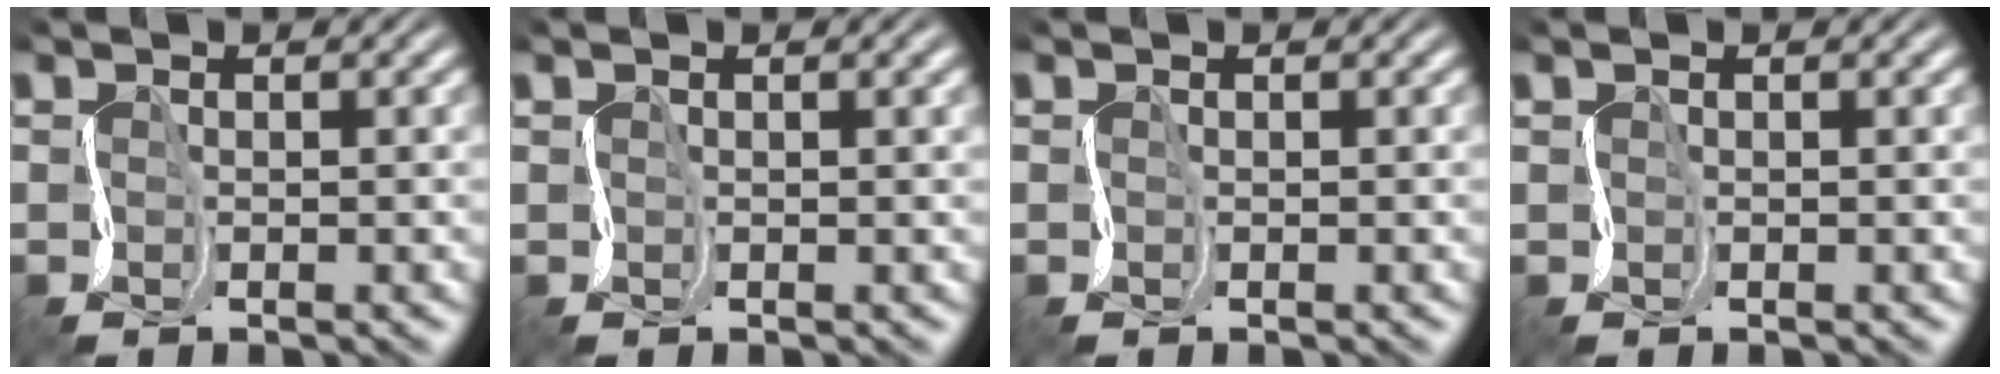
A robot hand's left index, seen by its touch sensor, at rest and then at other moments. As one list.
[{"total": 2.2, "force": [1.4, 0.8, 1.6], "torque": [-0.025, 0.007, 0.019]}, {"total": 0.0}, {"total": 1.0, "force": [0.7, 0.4, 0.7], "torque": [-0.010, 0.001, 0.013]}]